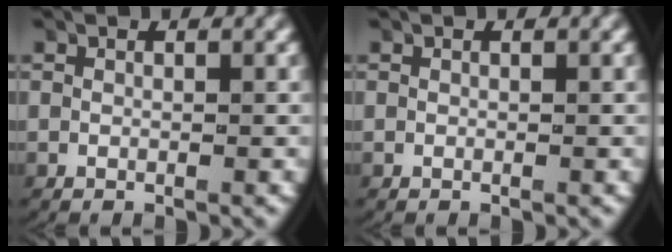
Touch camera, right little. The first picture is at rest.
{"total": 0.0}